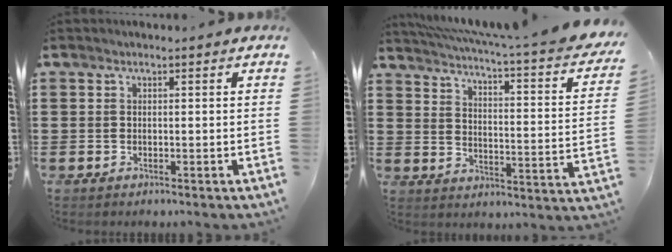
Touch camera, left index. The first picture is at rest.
{"total": 3.6, "force": [2.5, -0.4, 2.5], "torque": [-0.063, -0.034, 0.033]}